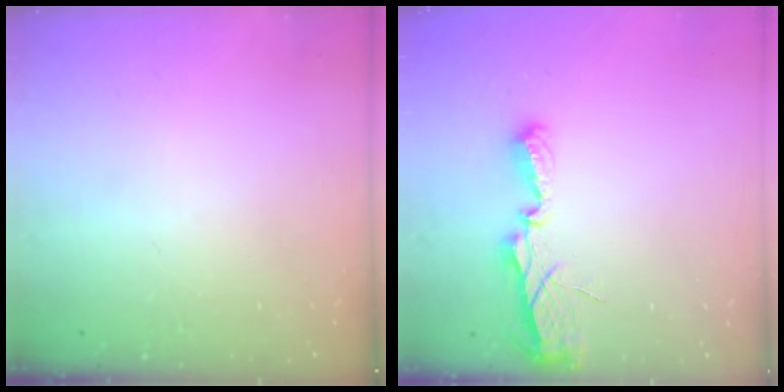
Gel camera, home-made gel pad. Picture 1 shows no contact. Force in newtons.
{"total": 7.1, "press": 7.1, "slide": 0.5}